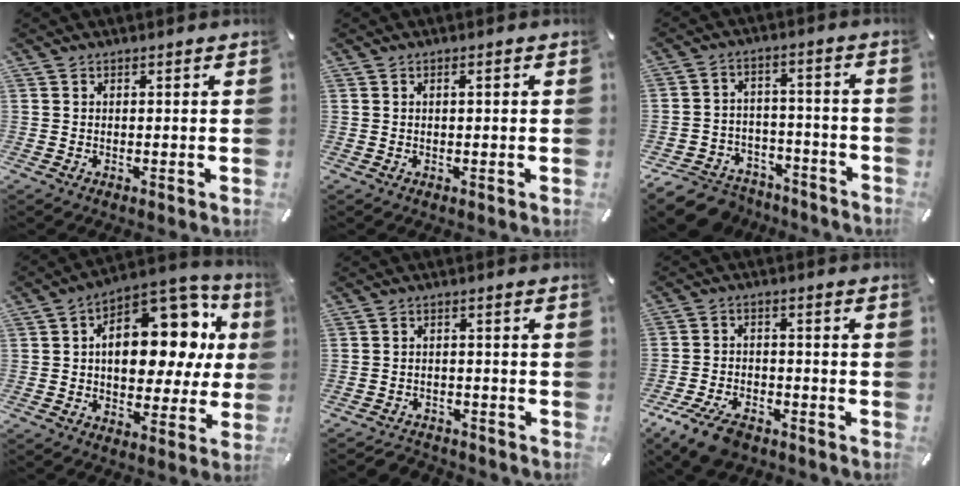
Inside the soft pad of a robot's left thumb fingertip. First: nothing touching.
{"total": 1.1, "force": [0.1, 0.3, 1.0], "torque": [-0.018, 0.002, 0.001]}
{"total": 8.7, "force": [-6.1, 5.8, 2.2], "torque": [-0.032, 0.040, -0.108]}
{"total": 19.3, "force": [4.8, 12.2, 14.2], "torque": [-0.176, -0.043, 0.084]}
{"total": 3.3, "force": [-2.9, 1.5, 0.5], "torque": [-0.015, 0.016, -0.059]}
{"total": 8.9, "force": [-6.2, 4.4, 4.7], "torque": [-0.092, 0.031, -0.115]}